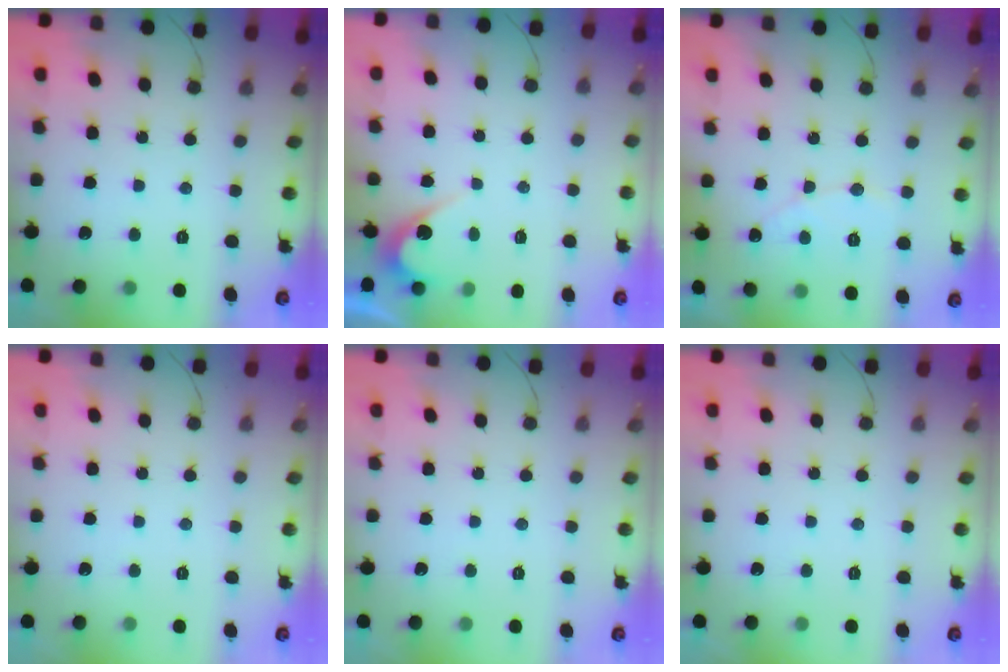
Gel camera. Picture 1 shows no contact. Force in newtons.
{"total": 4.2, "press": 4.1, "slide": 0.2}
{"total": 5.0, "press": 5.0, "slide": 0.3}
{"total": 0.0}
{"total": 0.0}
{"total": 0.0}